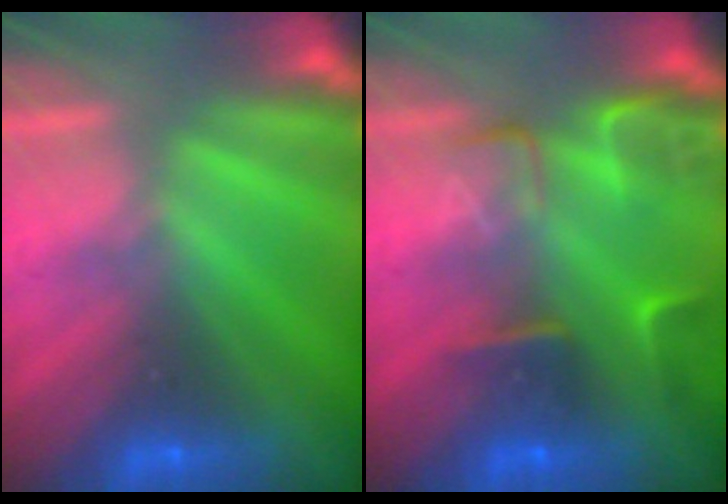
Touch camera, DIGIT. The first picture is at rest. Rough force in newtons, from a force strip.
{"total": 9.4}